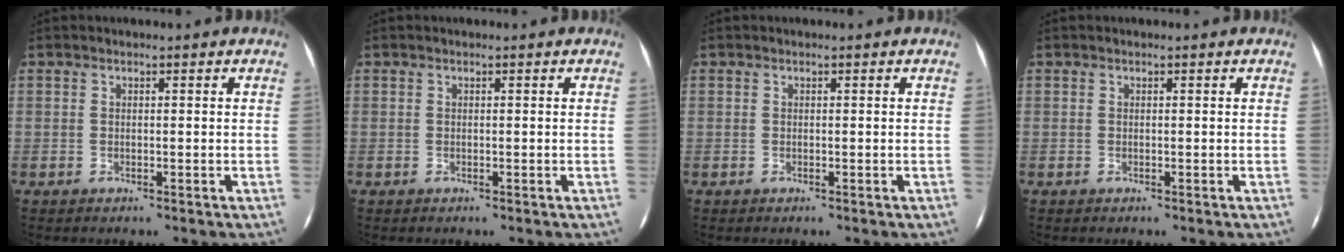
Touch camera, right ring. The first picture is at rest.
{"total": 0.0}
{"total": 0.0}
{"total": 0.0}